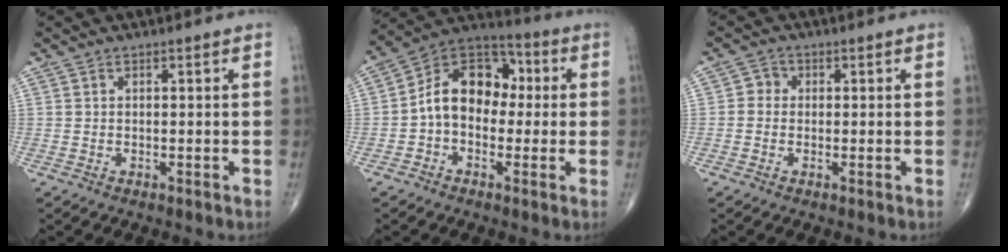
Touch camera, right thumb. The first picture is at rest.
{"total": 13.2, "force": [-0.2, 9.4, 9.3], "torque": [-0.122, 0.043, -0.020]}
{"total": 2.3, "force": [-0.1, 2.1, 0.9], "torque": [0.000, 0.007, -0.010]}